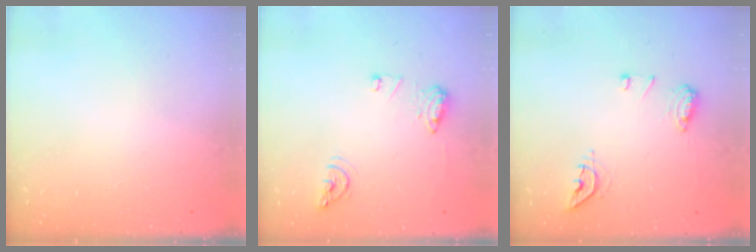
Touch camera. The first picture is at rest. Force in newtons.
{"total": 10.4, "press": 10.4, "slide": 1.0}
{"total": 9.0, "press": 8.9, "slide": 0.9}